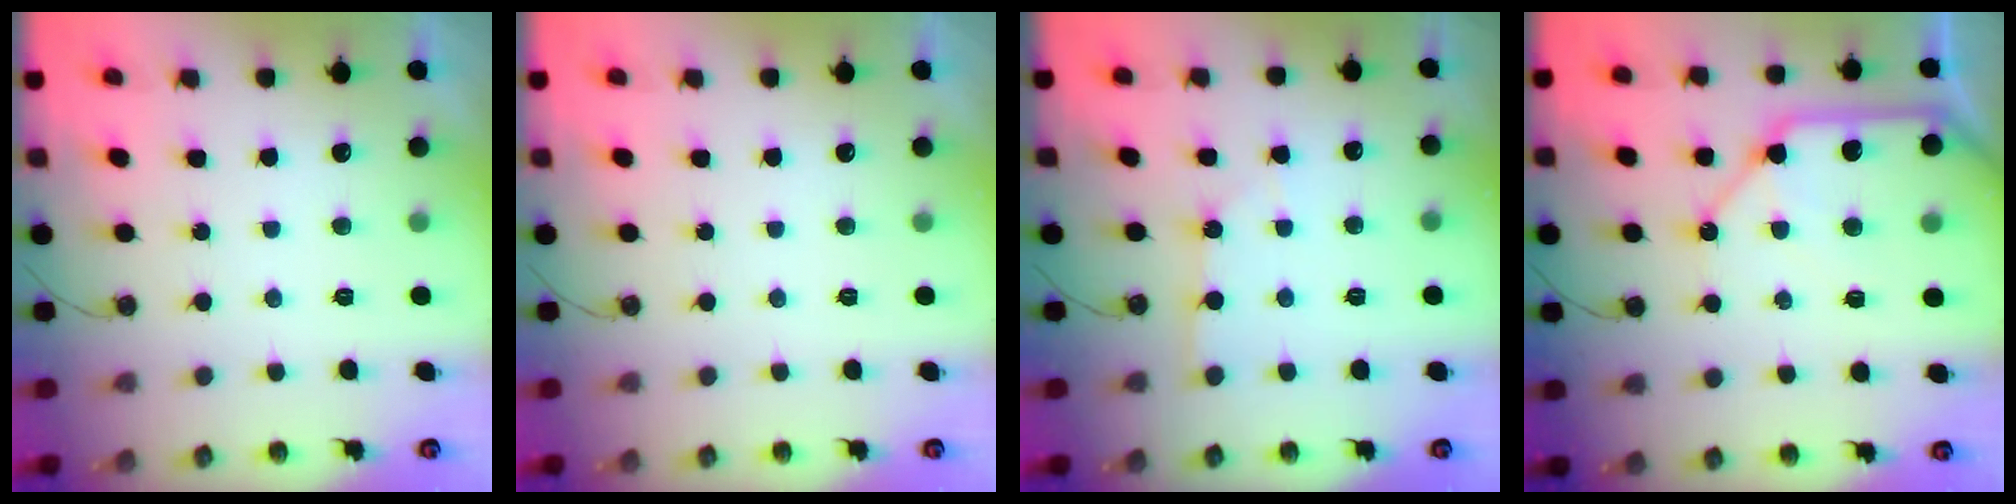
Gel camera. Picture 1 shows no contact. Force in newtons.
{"total": 0.0}
{"total": 2.6, "press": 2.6, "slide": 0.3}
{"total": 14.3, "press": 14.2, "slide": 1.7}